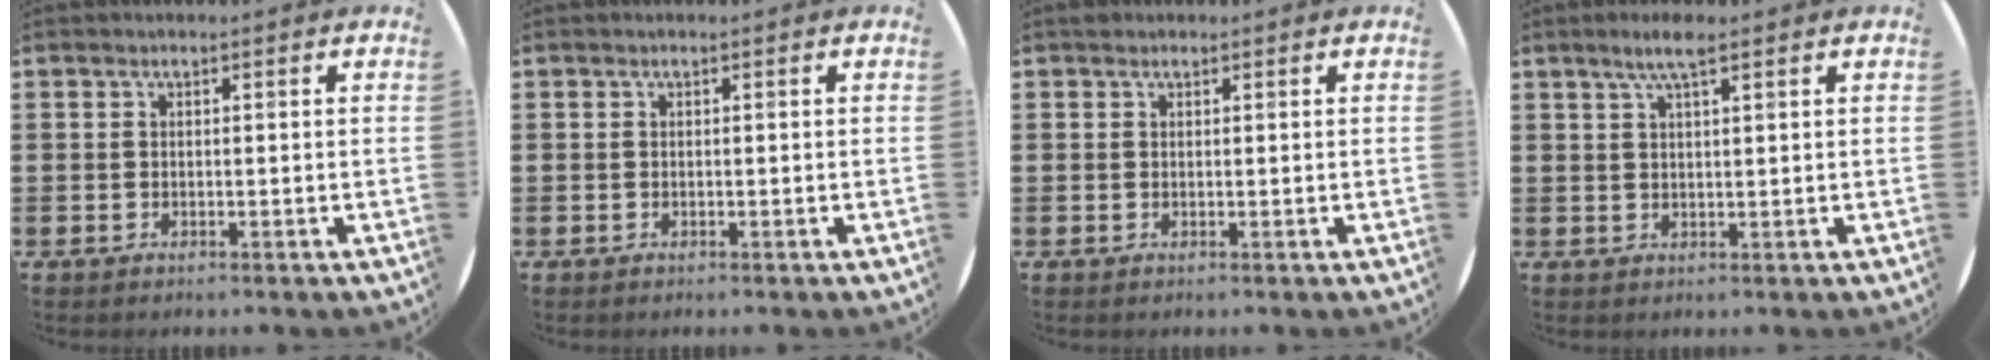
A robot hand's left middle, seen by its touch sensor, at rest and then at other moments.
{"total": 0.0}
{"total": 0.5, "force": [0.4, 0.3, 0.0], "torque": [0.010, 0.001, 0.006]}
{"total": 3.5, "force": [2.4, 0.5, 2.5], "torque": [-0.052, 0.008, 0.041]}